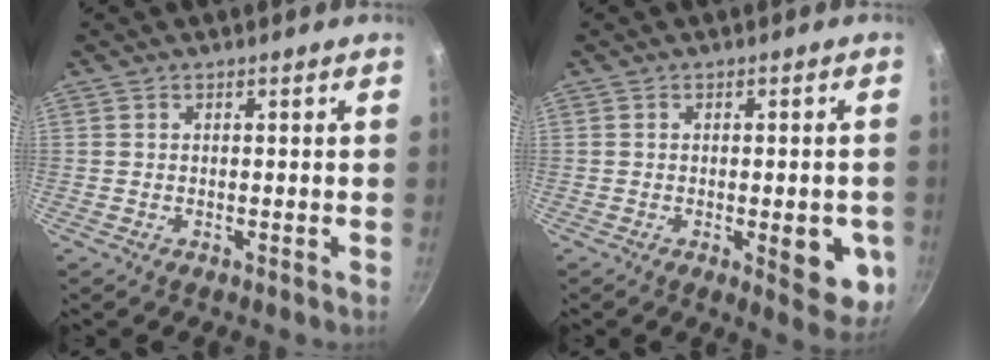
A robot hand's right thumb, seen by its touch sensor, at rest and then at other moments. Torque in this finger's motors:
{"motor_torque": [1.11, 1.33, -0.16, 0.05, 0.23]}